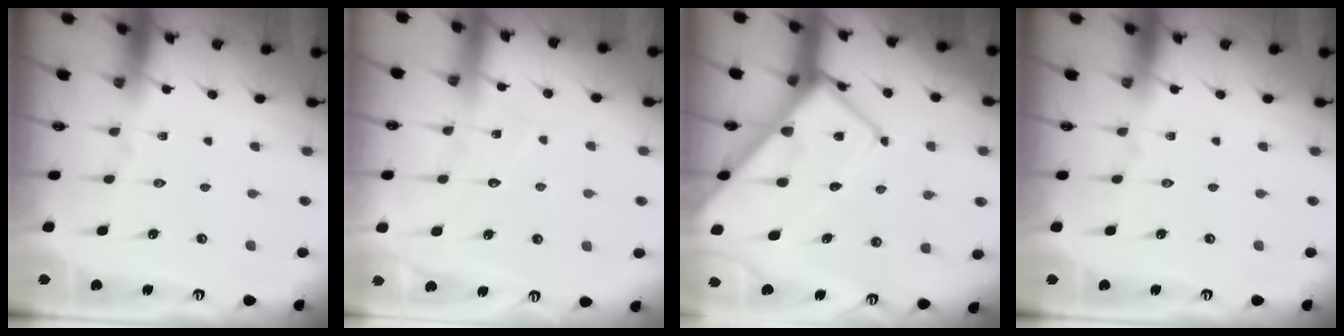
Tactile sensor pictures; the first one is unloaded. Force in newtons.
{"total": 6.8, "press": 6.8, "slide": 0.4}
{"total": 13.2, "press": 13.1, "slide": 1.1}
{"total": 0.0}